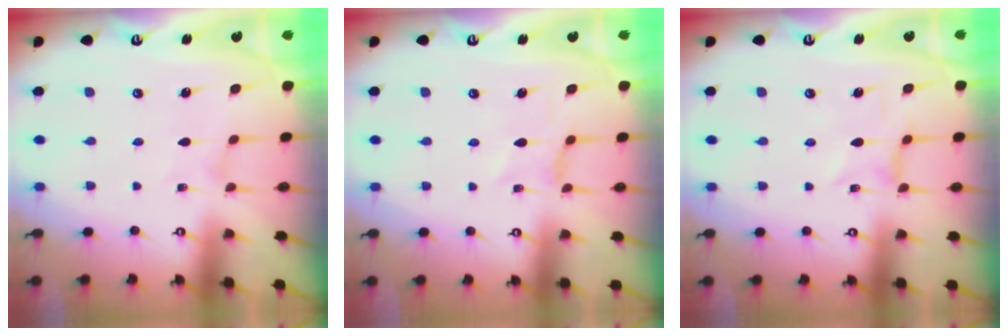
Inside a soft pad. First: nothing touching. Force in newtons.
{"total": 0.0}
{"total": 0.0}